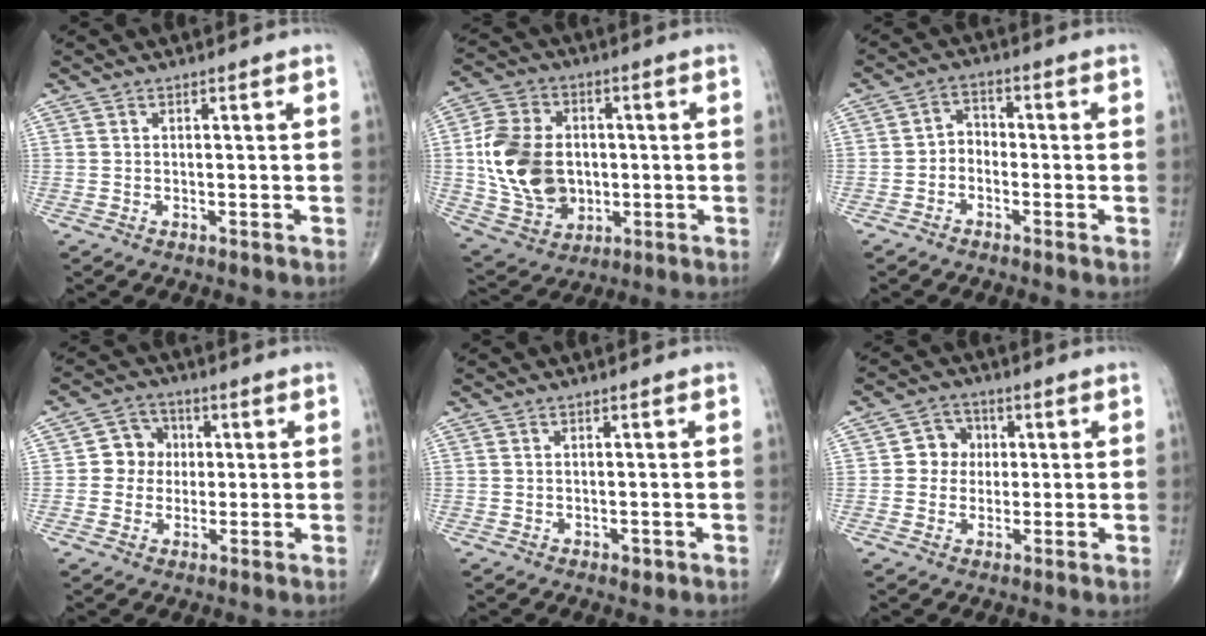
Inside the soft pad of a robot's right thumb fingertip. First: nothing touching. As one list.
[{"total": 16.2, "force": [0.0, 12.3, 10.5], "torque": [-0.175, 0.005, 0.010]}, {"total": 3.2, "force": [-1.4, 2.4, 1.6], "torque": [-0.005, 0.019, -0.041]}, {"total": 6.3, "force": [0.4, 5.9, 2.2], "torque": [0.004, 0.011, -0.003]}, {"total": 1.0, "force": [-0.3, 0.7, 0.7], "torque": [-0.007, -0.001, -0.003]}, {"total": 5.4, "force": [0.5, 5.0, 1.9], "torque": [0.006, 0.009, 0.001]}]